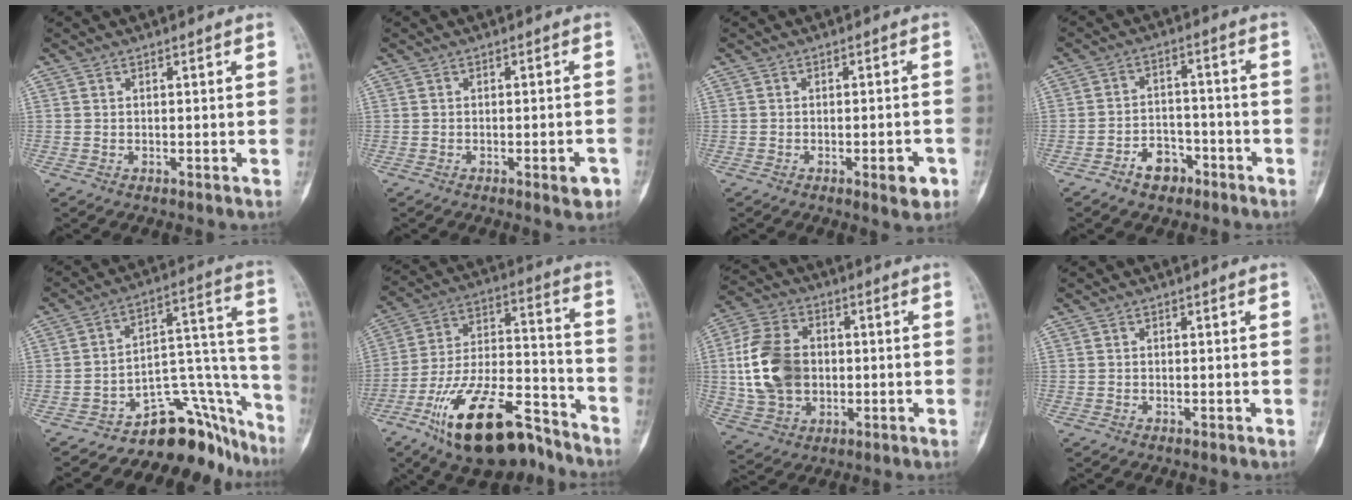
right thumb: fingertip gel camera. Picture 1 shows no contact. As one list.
[{"total": 3.2, "force": [-1.6, 1.2, 2.6], "torque": [-0.023, 0.009, -0.017]}, {"total": 4.3, "force": [-1.9, 1.6, 3.5], "torque": [-0.030, 0.009, -0.021]}, {"total": 6.2, "force": [-3.9, 4.1, 2.4], "torque": [-0.013, 0.038, -0.062]}, {"total": 17.4, "force": [-13.7, 8.0, 7.2], "torque": [-0.027, 0.161, -0.195]}, {"total": 22.9, "force": [-14.8, 9.4, 14.8], "torque": [-0.258, 0.083, -0.254]}, {"total": 15.2, "force": [0.3, 11.2, 10.2], "torque": [-0.179, 0.010, 0.008]}, {"total": 0.0}]